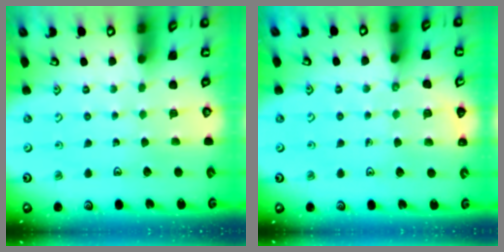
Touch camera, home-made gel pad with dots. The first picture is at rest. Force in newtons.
{"total": 6.9, "press": 6.5, "slide": 2.1}